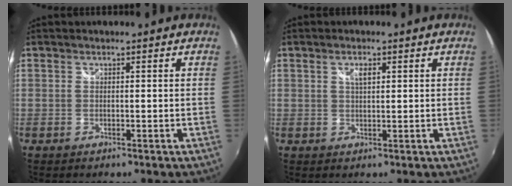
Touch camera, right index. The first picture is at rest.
{"total": 2.1, "force": [0.9, 0.9, 1.7], "torque": [-0.029, 0.002, 0.015]}